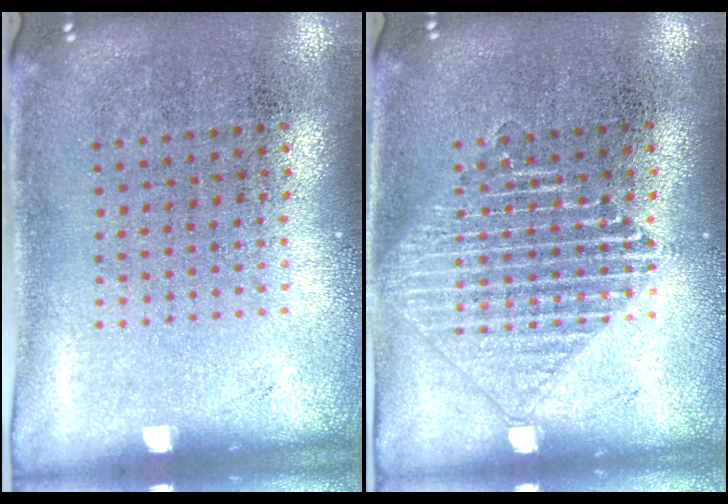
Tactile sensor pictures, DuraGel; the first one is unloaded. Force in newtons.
{"total": 2.3, "press": 2.3, "slide": 0.3}